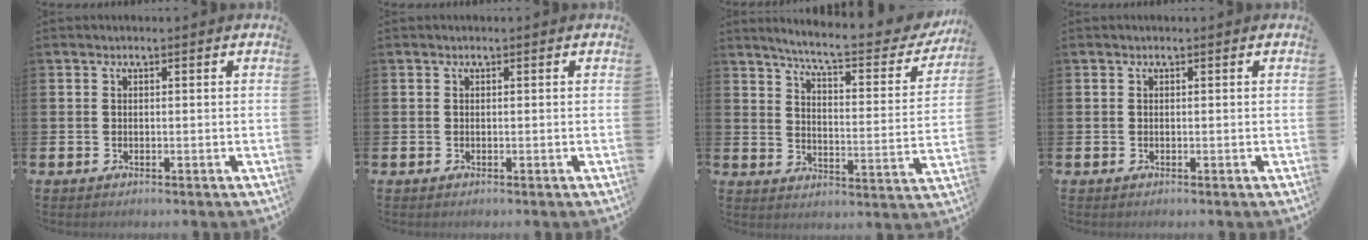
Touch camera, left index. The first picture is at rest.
{"total": 0.0}
{"total": 7.1, "force": [6.4, 0.5, 3.1], "torque": [-0.081, -0.048, 0.102]}
{"total": 0.0}